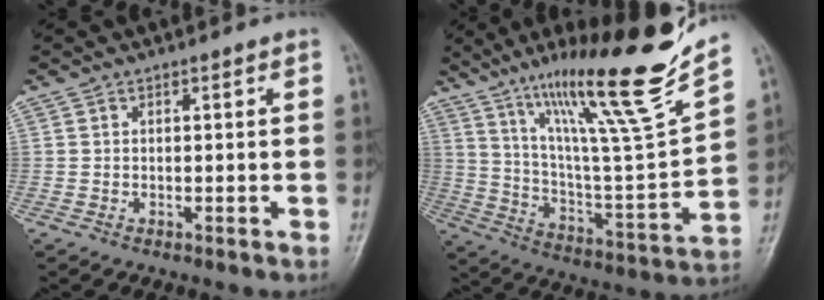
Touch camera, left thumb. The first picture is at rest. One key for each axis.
{"total": 23.9, "fx": 17.0, "fy": 1.2, "fz": 16.8, "tx": -0.236, "ty": -0.082, "tz": 0.292}